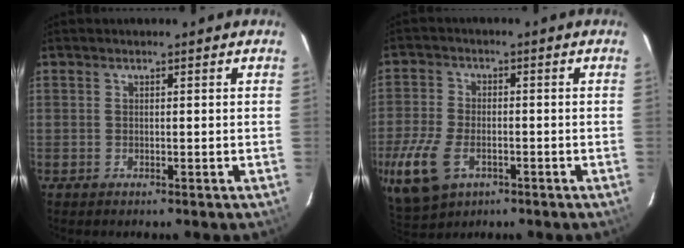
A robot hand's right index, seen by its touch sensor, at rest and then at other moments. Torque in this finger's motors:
{"motor_torque": [1.14, -0.46, 0.63, 0.14]}